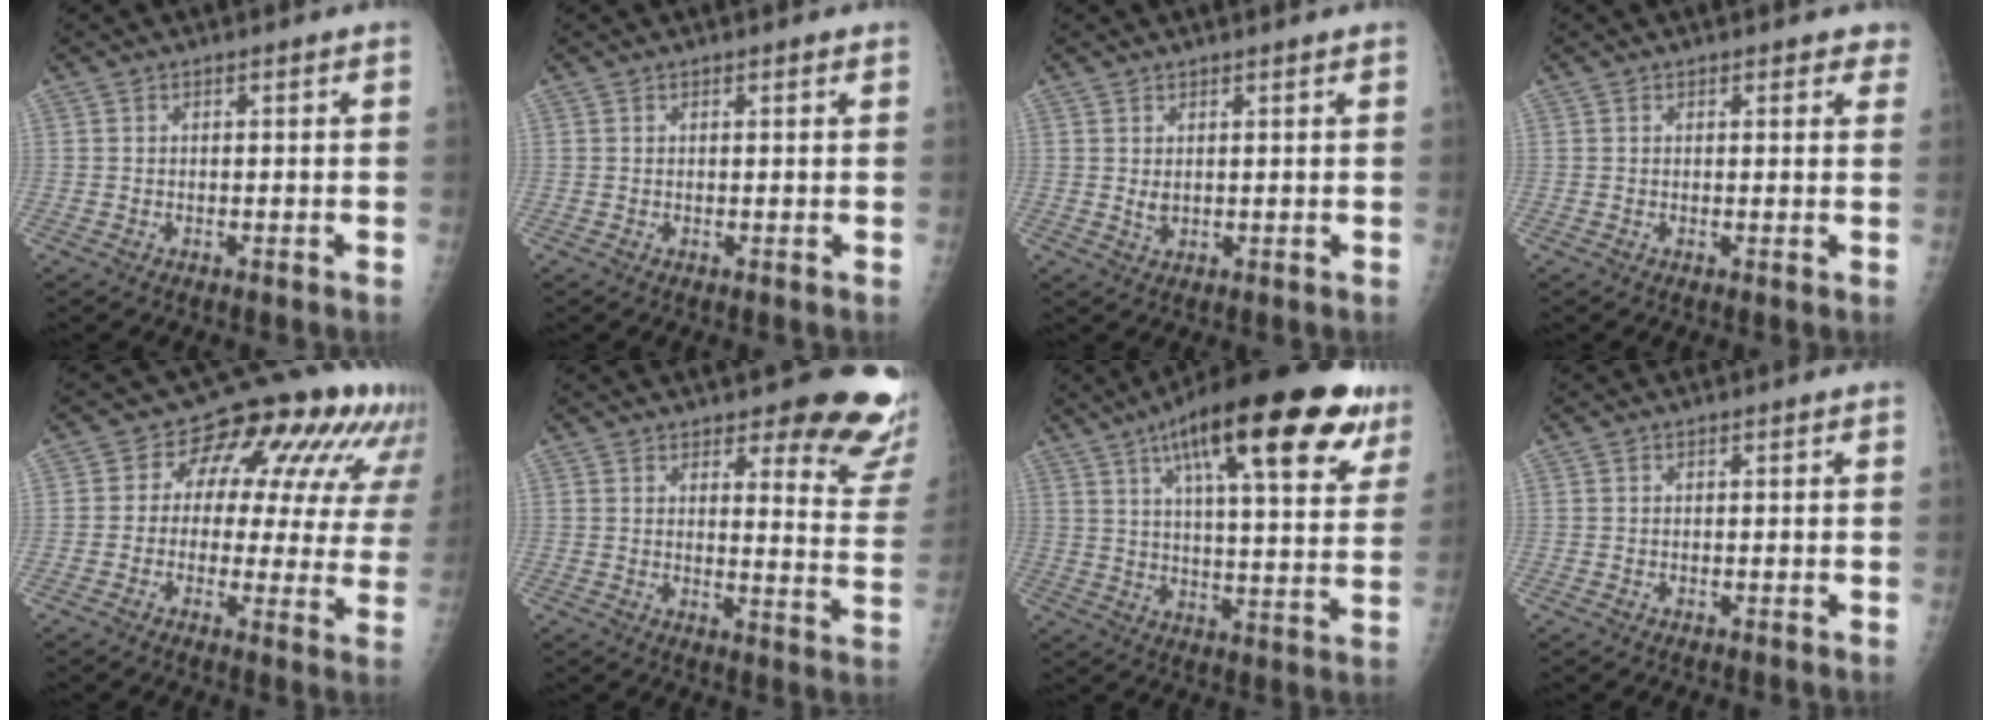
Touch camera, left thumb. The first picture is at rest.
{"total": 0.5, "force": [0.4, 0.2, 0.3], "torque": [-0.004, -0.002, 0.005]}
{"total": 2.3, "force": [1.3, 0.9, 1.7], "torque": [-0.029, -0.010, 0.028]}
{"total": 2.3, "force": [1.8, 1.1, 1.0], "torque": [0.015, -0.004, 0.012]}
{"total": 17.2, "force": [7.2, 9.8, 12.2], "torque": [-0.114, 0.012, 0.075]}
{"total": 15.2, "force": [11.7, 4.3, 8.6], "torque": [-0.057, -0.086, 0.125]}
{"total": 26.5, "force": [14.1, 7.8, 21.0], "torque": [-0.289, -0.016, 0.205]}
{"total": 0.0}